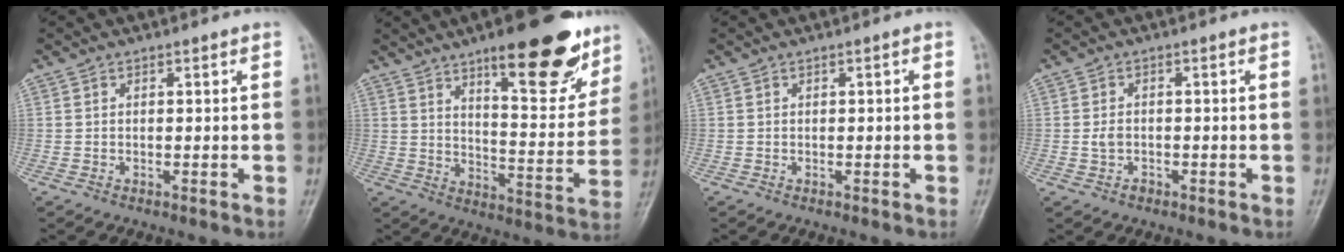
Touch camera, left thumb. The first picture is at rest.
{"total": 20.7, "force": [12.7, 6.6, 14.9], "torque": [-0.160, -0.065, 0.187]}
{"total": 0.0}
{"total": 2.1, "force": [-0.6, 1.6, 1.2], "torque": [-0.021, 0.007, -0.010]}